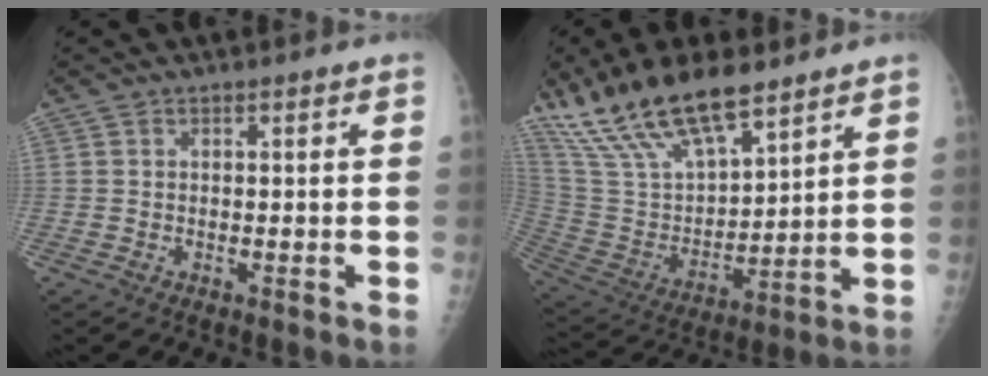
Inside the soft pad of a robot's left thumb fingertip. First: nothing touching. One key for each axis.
{"total": 20.4, "fx": 15.0, "fy": 7.3, "fz": 11.9, "tx": -0.202, "ty": -0.055, "tz": 0.290}